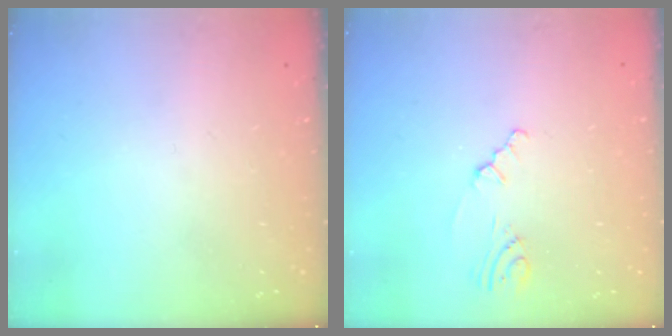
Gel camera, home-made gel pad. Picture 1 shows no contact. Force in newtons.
{"total": 1.4, "press": 1.3, "slide": 0.4}